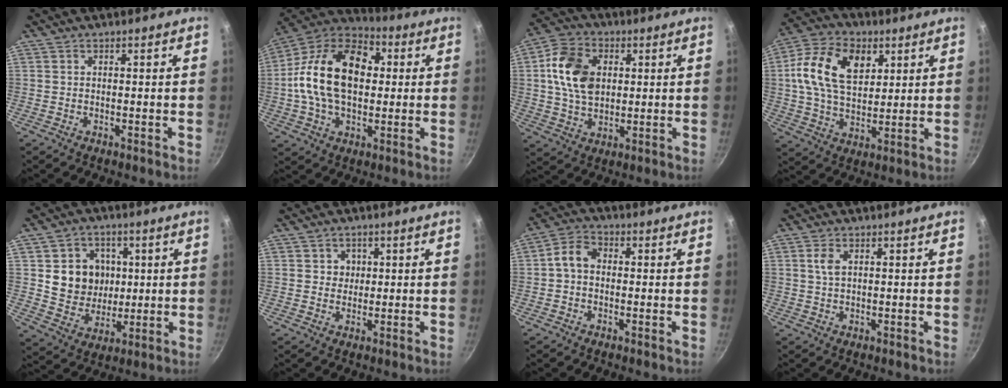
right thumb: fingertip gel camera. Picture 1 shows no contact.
{"total": 21.5, "force": [1.8, 14.0, 16.3], "torque": [-0.265, 0.031, 0.013]}
{"total": 12.8, "force": [2.2, 9.1, 8.8], "torque": [-0.141, 0.004, 0.032]}
{"total": 15.9, "force": [4.6, 10.4, 11.1], "torque": [-0.184, 0.000, 0.073]}
{"total": 11.2, "force": [1.5, 10.1, 4.7], "torque": [-0.042, -0.006, 0.034]}
{"total": 2.6, "force": [0.7, 2.5, 0.6], "torque": [0.012, 0.000, 0.008]}
{"total": 4.9, "force": [-0.1, 3.6, 3.2], "torque": [-0.055, 0.019, -0.017]}
{"total": 2.4, "force": [0.8, 1.2, 1.9], "torque": [-0.037, -0.001, 0.016]}